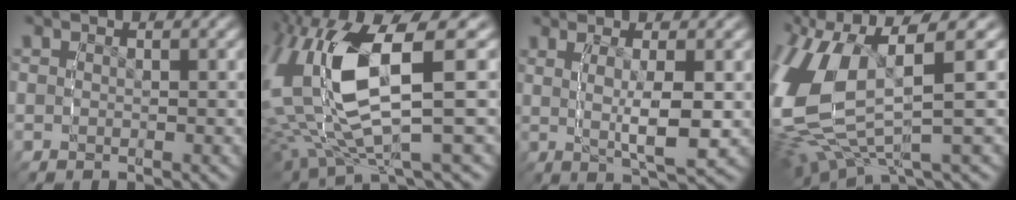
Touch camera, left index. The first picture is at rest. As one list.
[{"total": 11.4, "force": [-0.9, 6.7, 9.1], "torque": [-0.222, -0.026, -0.006]}, {"total": 6.6, "force": [0.9, 2.7, 5.9], "torque": [-0.089, 0.013, -0.001]}, {"total": 11.0, "force": [-0.5, 7.7, 7.9], "torque": [-0.198, -0.028, -0.003]}]